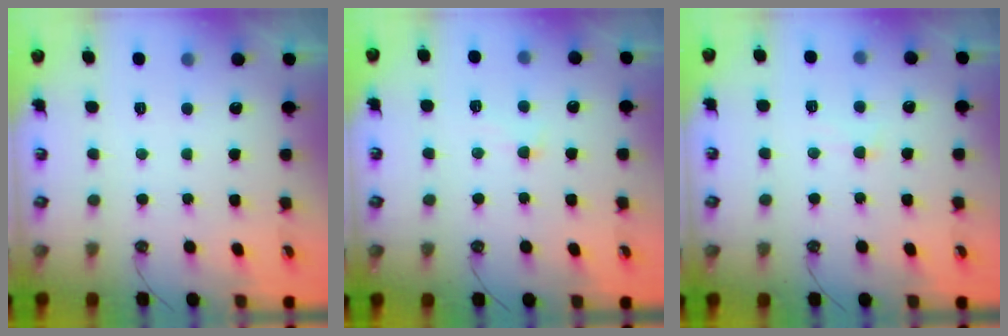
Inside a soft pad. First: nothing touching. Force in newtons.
{"total": 0.9, "press": 0.3, "slide": 0.9}
{"total": 0.8, "press": 0.6, "slide": 0.5}